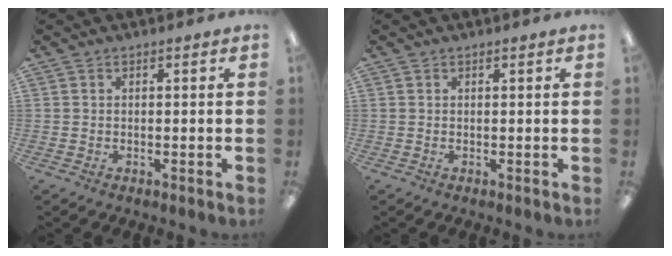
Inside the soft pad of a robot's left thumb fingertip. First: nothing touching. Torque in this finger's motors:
{"motor_torque": [0.32, 0.27, -0.05, 0.01, 0.00]}